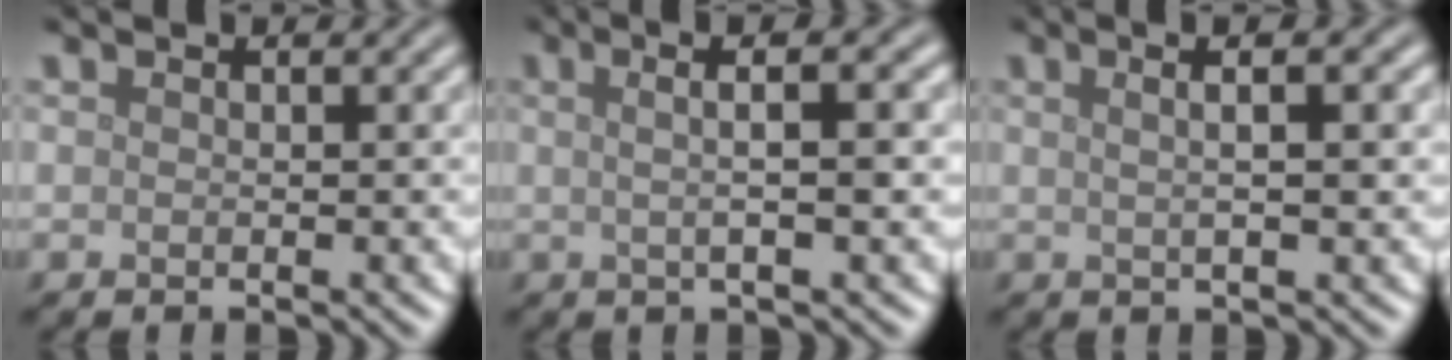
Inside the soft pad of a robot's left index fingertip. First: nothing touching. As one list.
[{"total": 4.9, "force": [1.0, 1.5, 4.6], "torque": [-0.058, 0.012, -0.003]}, {"total": 4.3, "force": [1.4, 1.5, 3.7], "torque": [-0.036, 0.014, -0.002]}]